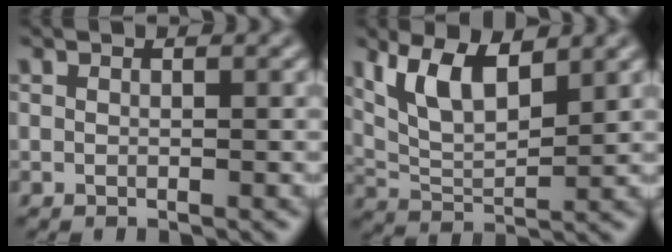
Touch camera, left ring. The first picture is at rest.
{"total": 6.1, "force": [3.0, 2.6, 4.7], "torque": [-0.095, 0.008, 0.056]}